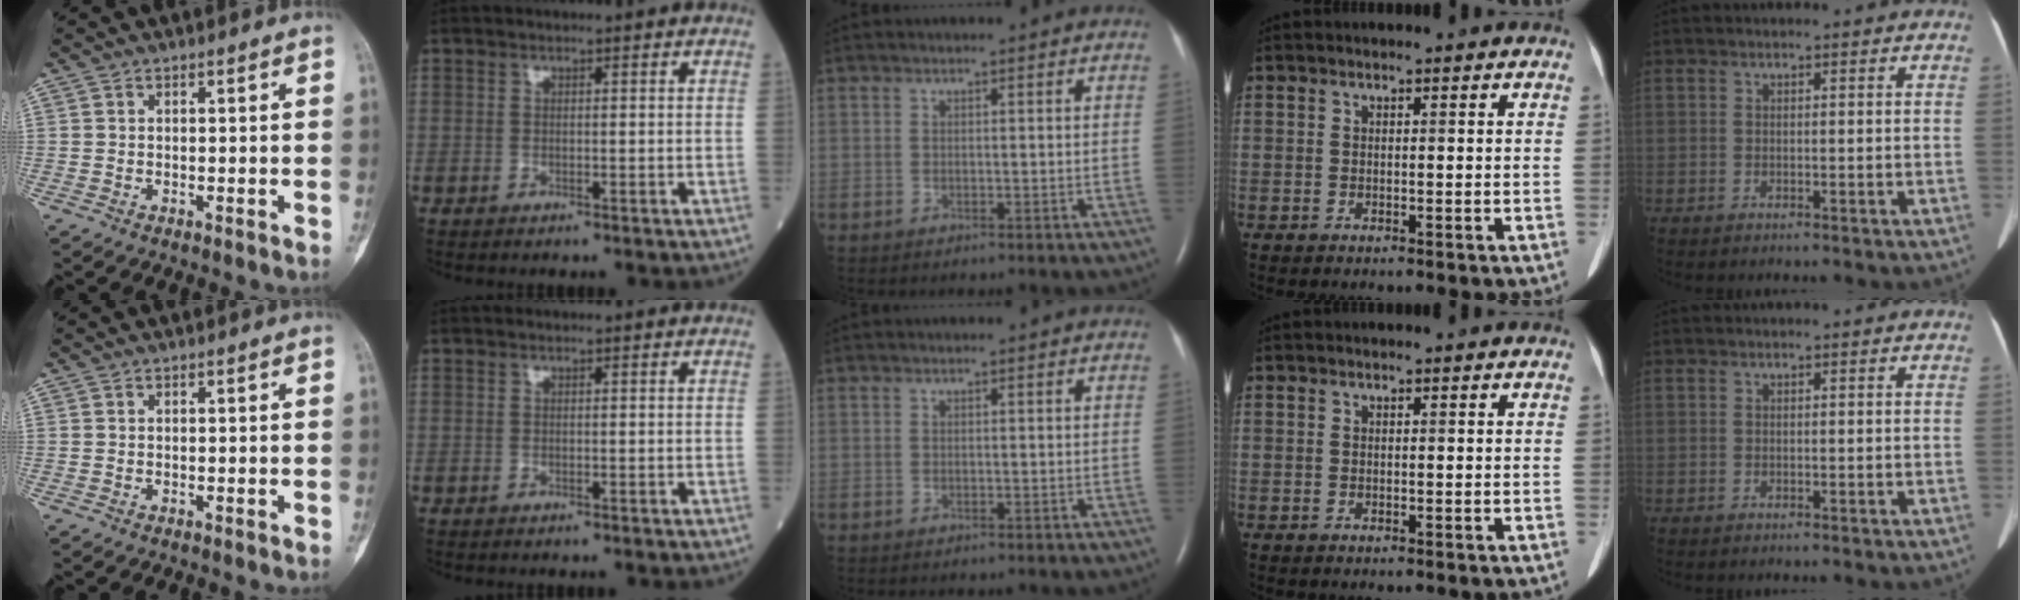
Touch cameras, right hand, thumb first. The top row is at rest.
{}